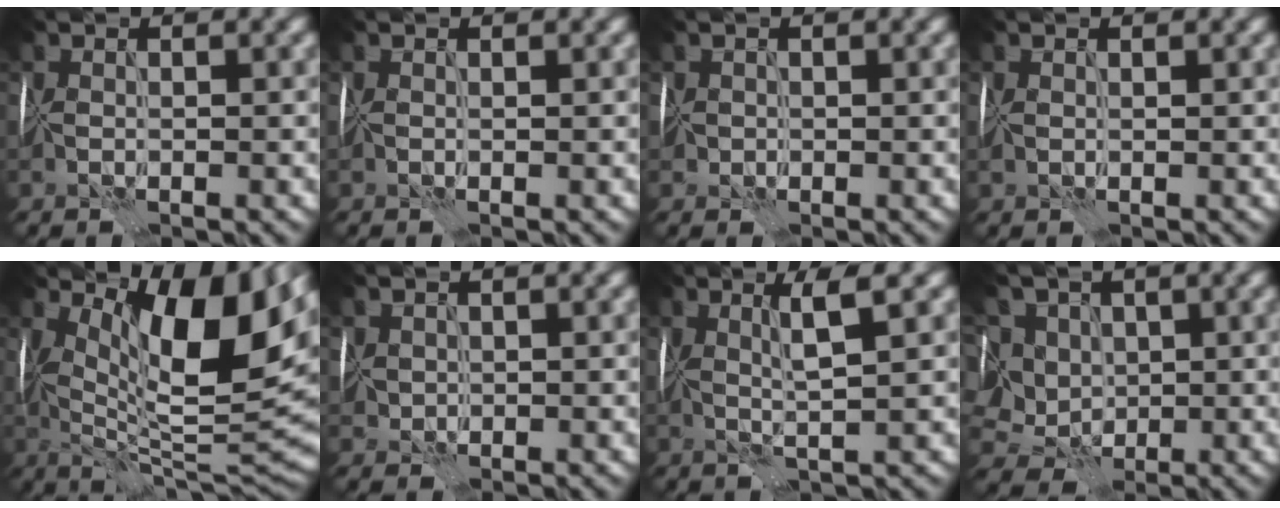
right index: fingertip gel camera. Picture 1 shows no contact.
{"total": 0.7, "force": [0.4, 0.2, 0.5], "torque": [-0.004, 0.003, 0.004]}
{"total": 1.2, "force": [-0.1, 1.2, -0.1], "torque": [0.000, 0.001, -0.005]}
{"total": 1.0, "force": [0.6, 0.6, 0.6], "torque": [-0.008, 0.003, 0.012]}
{"total": 14.0, "force": [4.8, 4.9, 12.2], "torque": [-0.185, -0.006, 0.082]}
{"total": 1.3, "force": [0.4, 1.2, 0.1], "torque": [-0.010, 0.001, 0.011]}
{"total": 3.3, "force": [1.3, 0.4, 3.0], "torque": [-0.051, 0.004, 0.022]}
{"total": 8.2, "force": [2.0, 6.7, 4.4], "torque": [-0.084, 0.020, 0.009]}